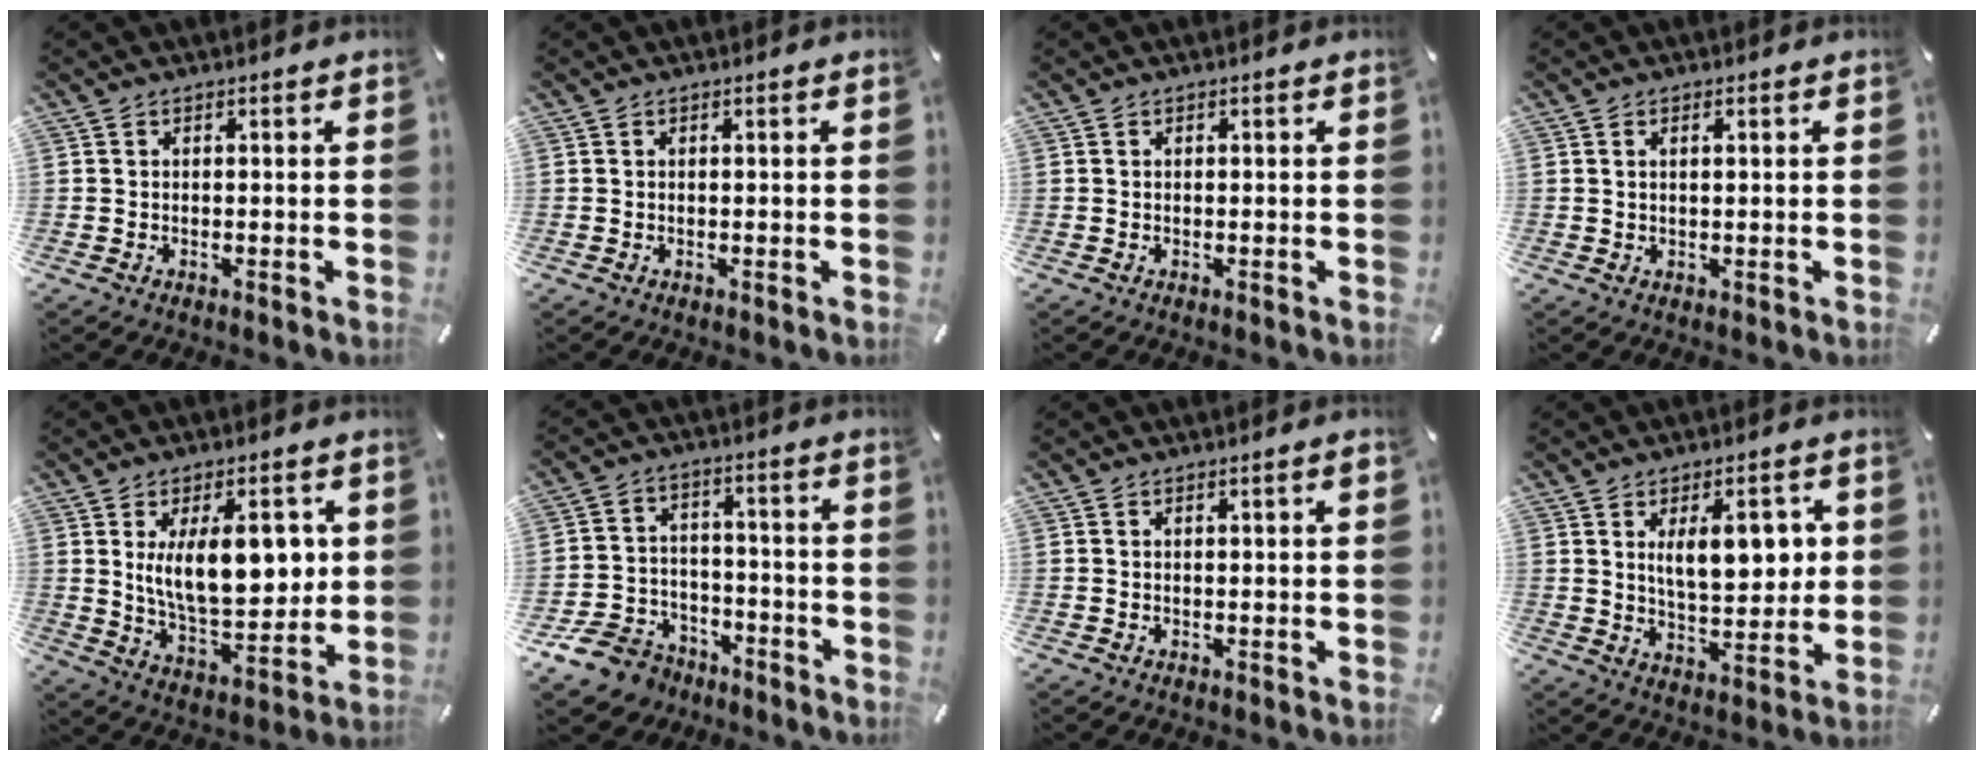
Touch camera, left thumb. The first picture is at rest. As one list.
[{"total": 0.0}, {"total": 0.0}, {"total": 1.4, "force": [0.4, 0.5, 1.3], "torque": [-0.026, 0.003, 0.006]}, {"total": 15.9, "force": [4.0, 8.2, 13.0], "torque": [-0.211, -0.009, 0.063]}, {"total": 10.4, "force": [-7.5, 6.8, 2.3], "torque": [-0.048, 0.057, -0.136]}, {"total": 1.6, "force": [0.4, 0.2, 1.5], "torque": [-0.026, 0.000, 0.006]}, {"total": 11.6, "force": [3.6, 5.8, 9.4], "torque": [-0.131, -0.010, 0.057]}]